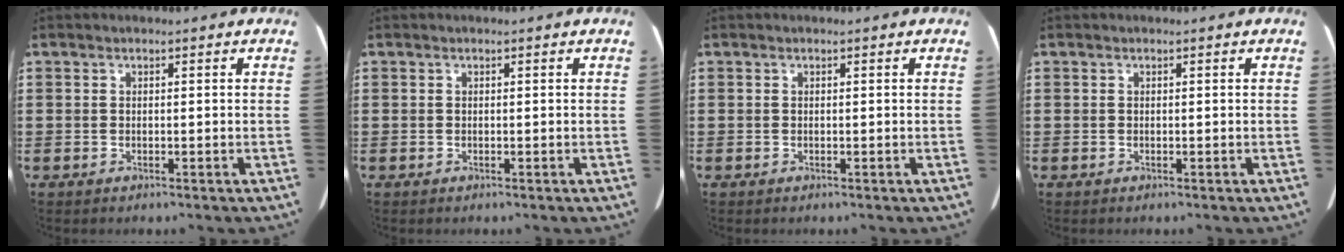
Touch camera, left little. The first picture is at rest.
{"total": 0.0}
{"total": 0.0}
{"total": 0.0}